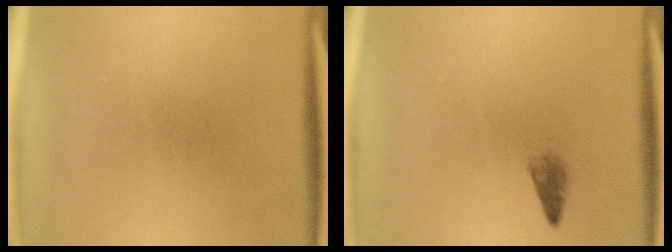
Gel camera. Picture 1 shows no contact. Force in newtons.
{"total": 1.2}